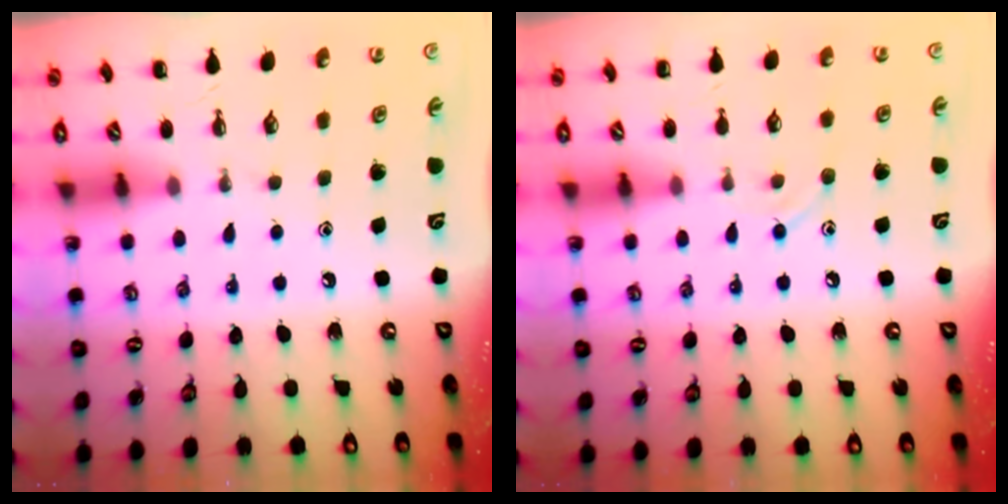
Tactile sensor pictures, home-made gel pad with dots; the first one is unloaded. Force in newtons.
{"total": 8.1, "press": 7.7, "slide": 2.6}